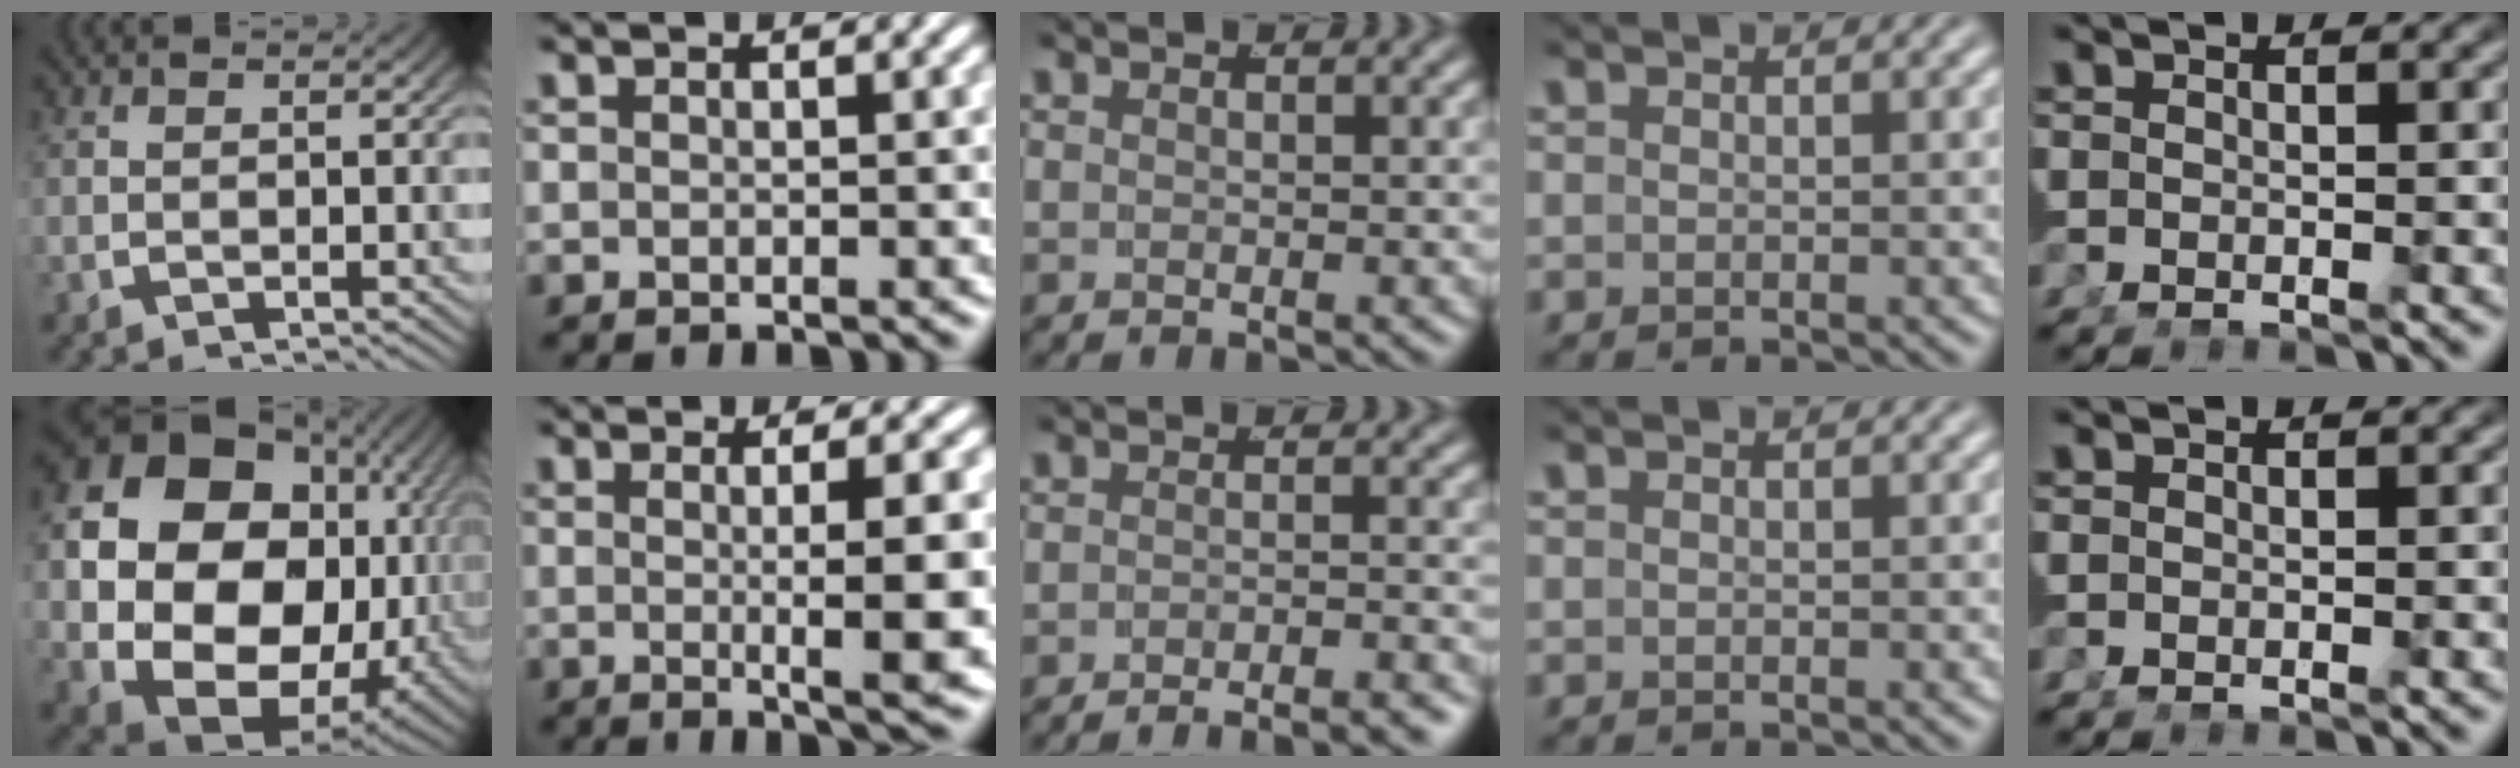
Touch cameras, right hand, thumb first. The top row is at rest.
{"thumb": {"total": 22.8, "force": [-0.2, 16.8, 15.5], "torque": [-0.307, -0.060, 0.011]}, "index": {"total": 6.7, "force": [-0.8, 0.4, 6.7], "torque": [-0.086, -0.001, -0.011]}, "middle": {"total": 5.3, "force": [-5.1, 0.5, 1.5], "torque": [-0.005, -0.002, -0.082]}}